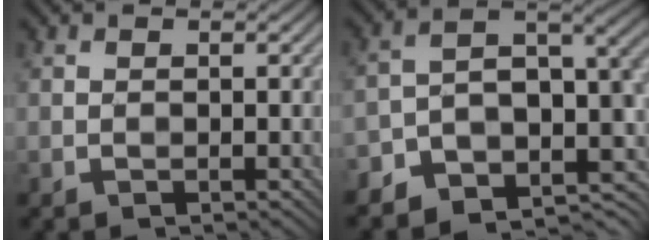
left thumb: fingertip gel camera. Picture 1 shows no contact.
{"total": 8.5, "force": [-5.2, 4.6, 4.9], "torque": [-0.071, -0.014, -0.106]}